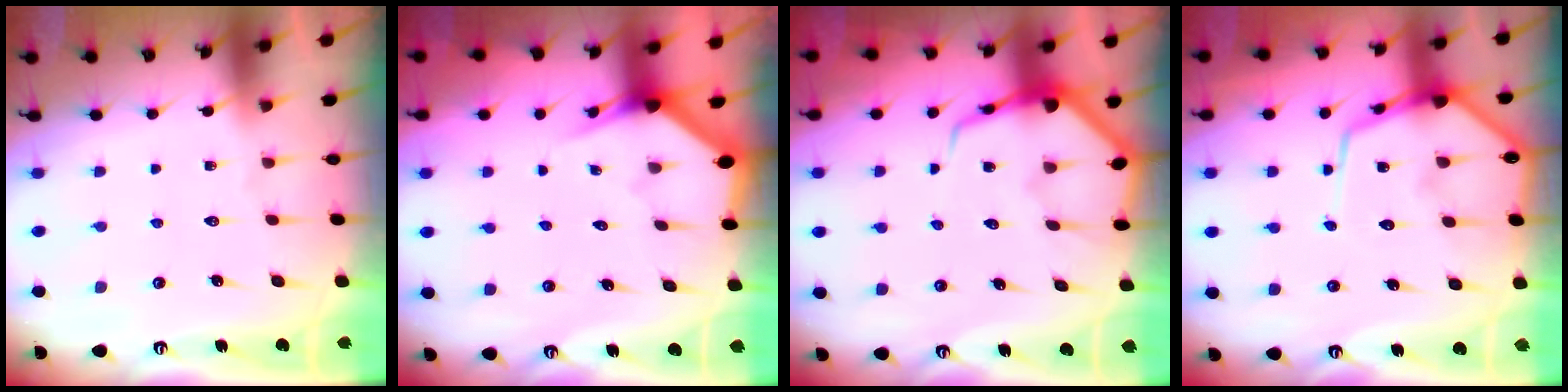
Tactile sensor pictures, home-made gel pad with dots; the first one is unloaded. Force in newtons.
{"total": 2.8, "press": 2.8, "slide": 0.1}
{"total": 7.7, "press": 7.7, "slide": 0.8}
{"total": 12.3, "press": 12.2, "slide": 1.1}